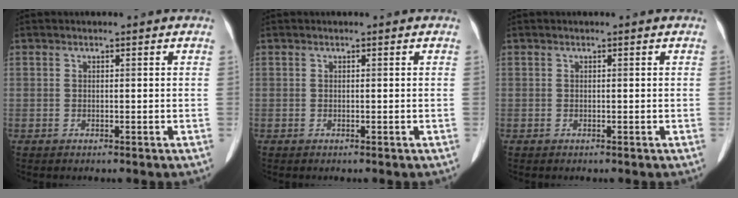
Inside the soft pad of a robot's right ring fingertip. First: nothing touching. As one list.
[{"total": 0.0}, {"total": 0.0}]